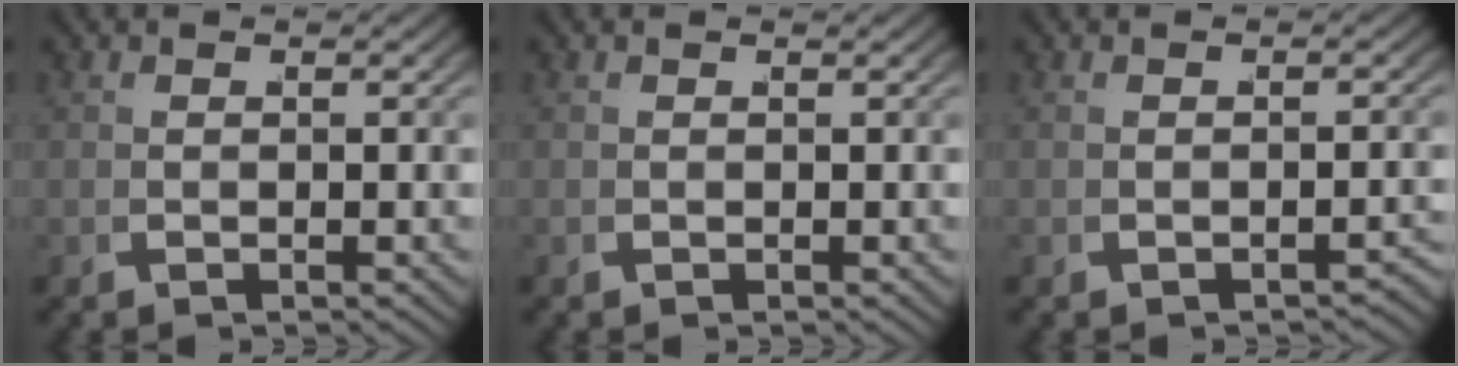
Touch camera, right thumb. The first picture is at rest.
{"total": 0.0}
{"total": 1.8, "force": [-1.7, 0.3, 0.5], "torque": [-0.009, 0.001, -0.023]}